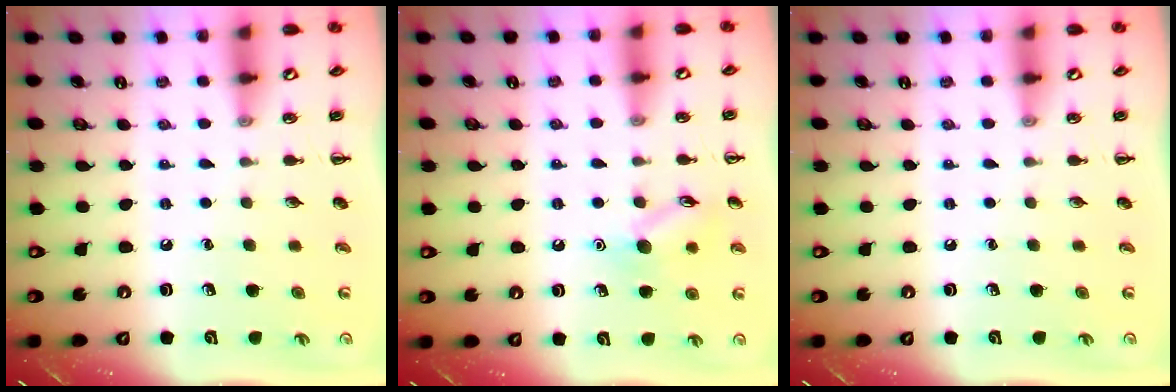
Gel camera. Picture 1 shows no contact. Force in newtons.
{"total": 9.5, "press": 9.5, "slide": 0.8}
{"total": 0.0}